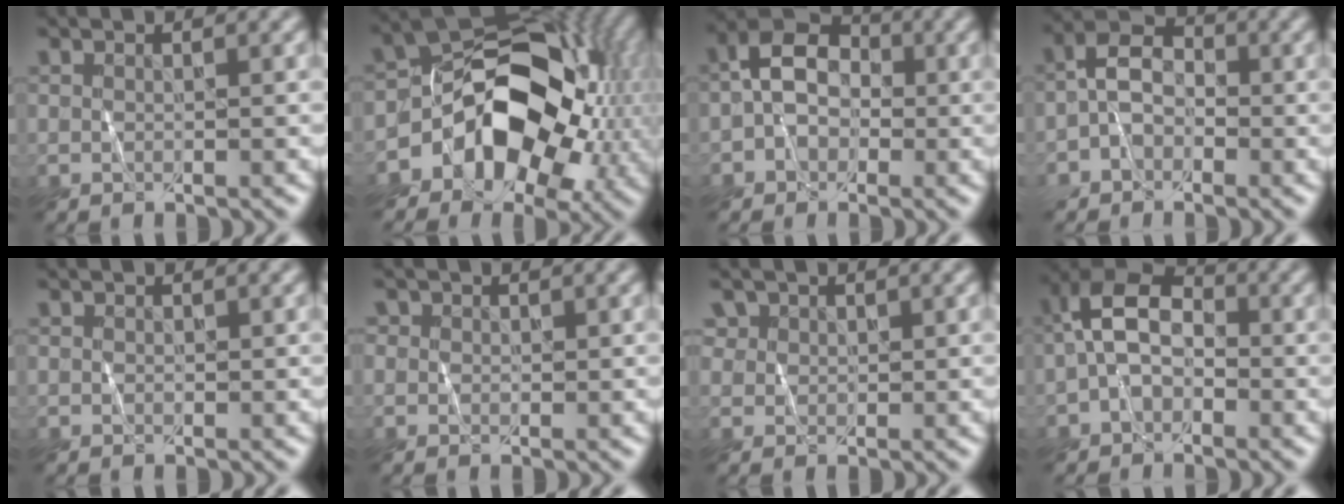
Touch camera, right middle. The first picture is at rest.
{"total": 11.3, "force": [-3.1, 7.8, 7.6], "torque": [-0.093, 0.014, -0.065]}
{"total": 4.2, "force": [-0.7, 3.3, 2.5], "torque": [-0.030, 0.020, -0.023]}
{"total": 2.9, "force": [-1.2, 2.1, 1.6], "torque": [-0.028, 0.021, -0.032]}
{"total": 0.0}
{"total": 0.8, "force": [0.1, 0.8, 0.0], "torque": [0.004, 0.008, -0.003]}
{"total": 2.6, "force": [1.4, 2.1, 0.4], "torque": [-0.013, 0.009, 0.023]}
{"total": 5.1, "force": [-1.0, 3.4, 3.7], "torque": [-0.077, 0.028, -0.030]}